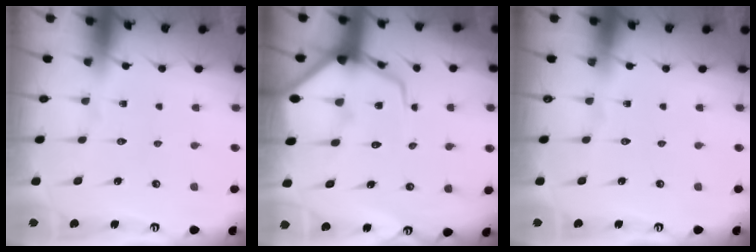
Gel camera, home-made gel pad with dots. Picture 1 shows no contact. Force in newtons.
{"total": 11.7, "press": 11.6, "slide": 1.0}
{"total": 0.0}